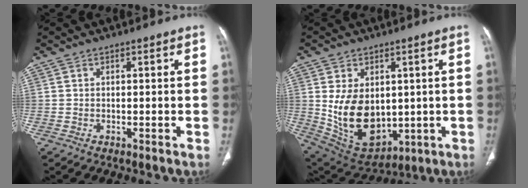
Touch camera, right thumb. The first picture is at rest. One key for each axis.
{"total": 15.5, "fx": 0.7, "fy": 10.5, "fz": 11.4, "tx": -0.165, "ty": -0.014, "tz": 0.049}